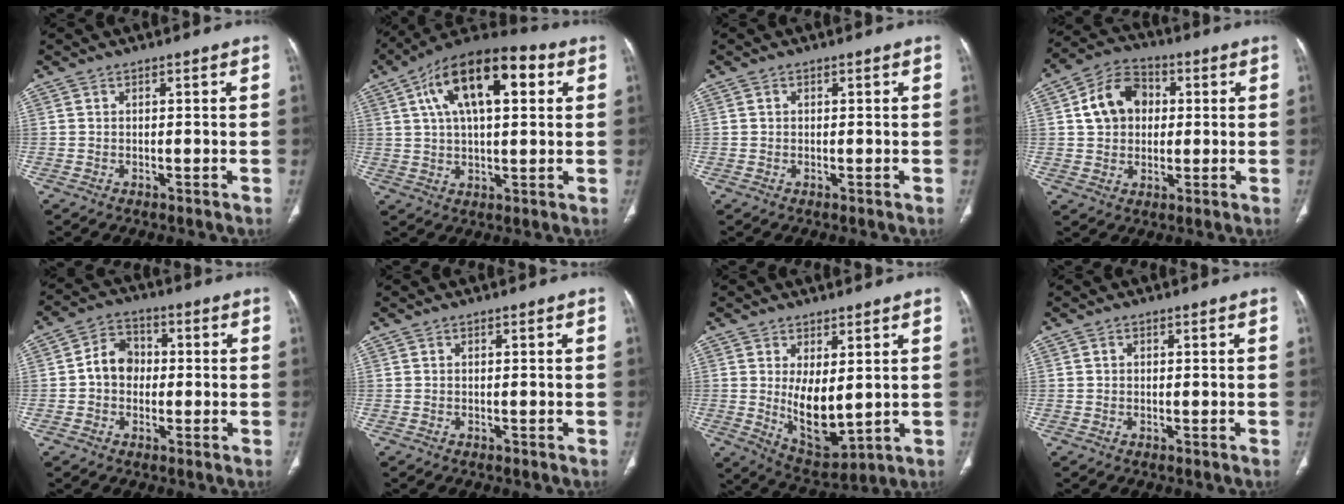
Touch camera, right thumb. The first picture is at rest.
{"total": 18.8, "force": [6.1, 8.5, 15.6], "torque": [-0.243, 0.016, 0.092]}
{"total": 0.6, "force": [0.1, 0.5, 0.2], "torque": [-0.001, 0.002, 0.002]}
{"total": 11.2, "force": [2.0, 8.8, 6.6], "torque": [-0.091, 0.015, 0.026]}
{"total": 7.0, "force": [-0.2, 5.8, 4.0], "torque": [-0.045, 0.021, -0.015]}
{"total": 0.0}
{"total": 9.8, "force": [0.9, 4.7, 8.6], "torque": [-0.122, -0.028, 0.040]}
{"total": 0.7, "force": [0.1, 0.6, 0.3], "torque": [-0.001, 0.002, 0.002]}